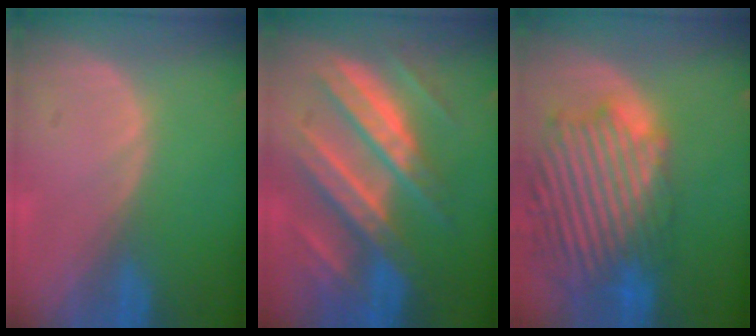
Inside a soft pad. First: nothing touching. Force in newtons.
{"total": 11.3, "press": 11.2, "slide": 1.1}
{"total": 14.1, "press": 12.0, "slide": 7.3}